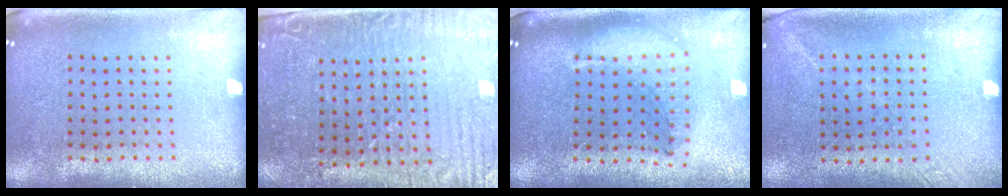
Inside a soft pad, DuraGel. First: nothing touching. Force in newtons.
{"total": 3.8, "press": 3.5, "slide": 1.7}
{"total": 1.5, "press": 1.3, "slide": 0.7}
{"total": 1.4, "press": 1.0, "slide": 0.9}